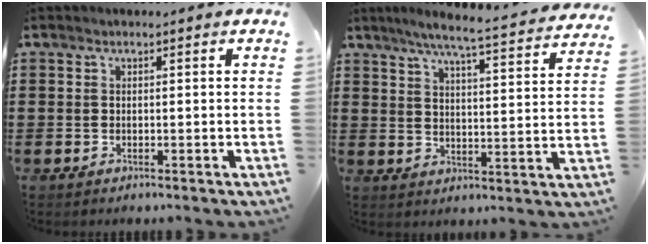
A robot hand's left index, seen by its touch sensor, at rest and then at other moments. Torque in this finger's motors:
{"motor_torque": [2.14, 0.00, -0.02, 0.00]}